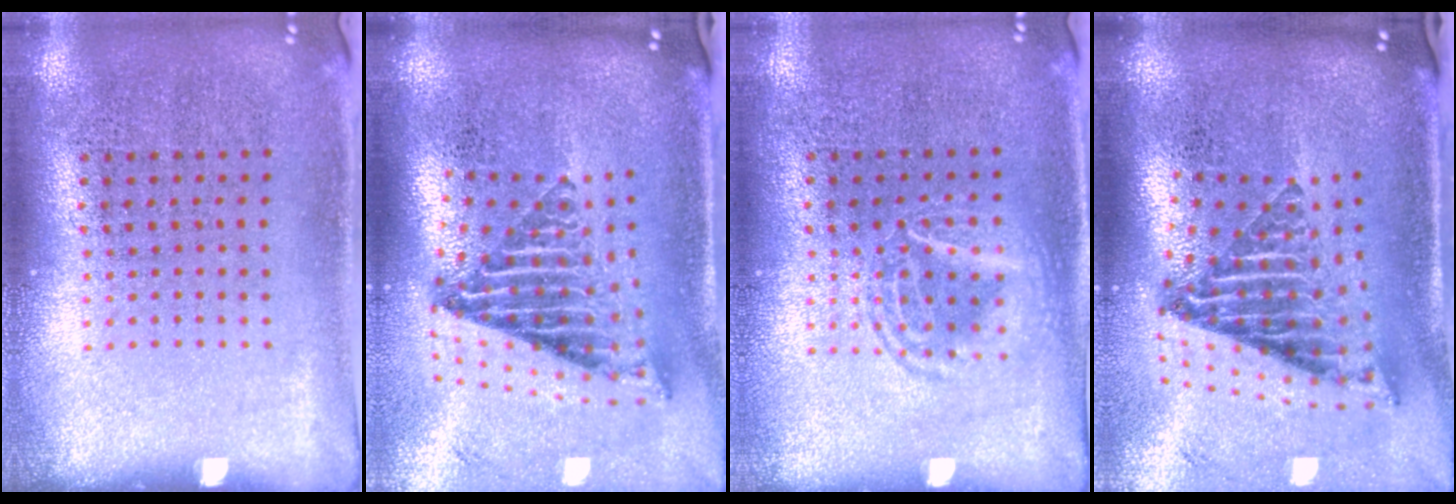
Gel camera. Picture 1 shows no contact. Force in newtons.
{"total": 2.7, "press": 1.8, "slide": 2.0}
{"total": 1.2, "press": 1.2, "slide": 0.1}
{"total": 2.7, "press": 1.8, "slide": 2.0}